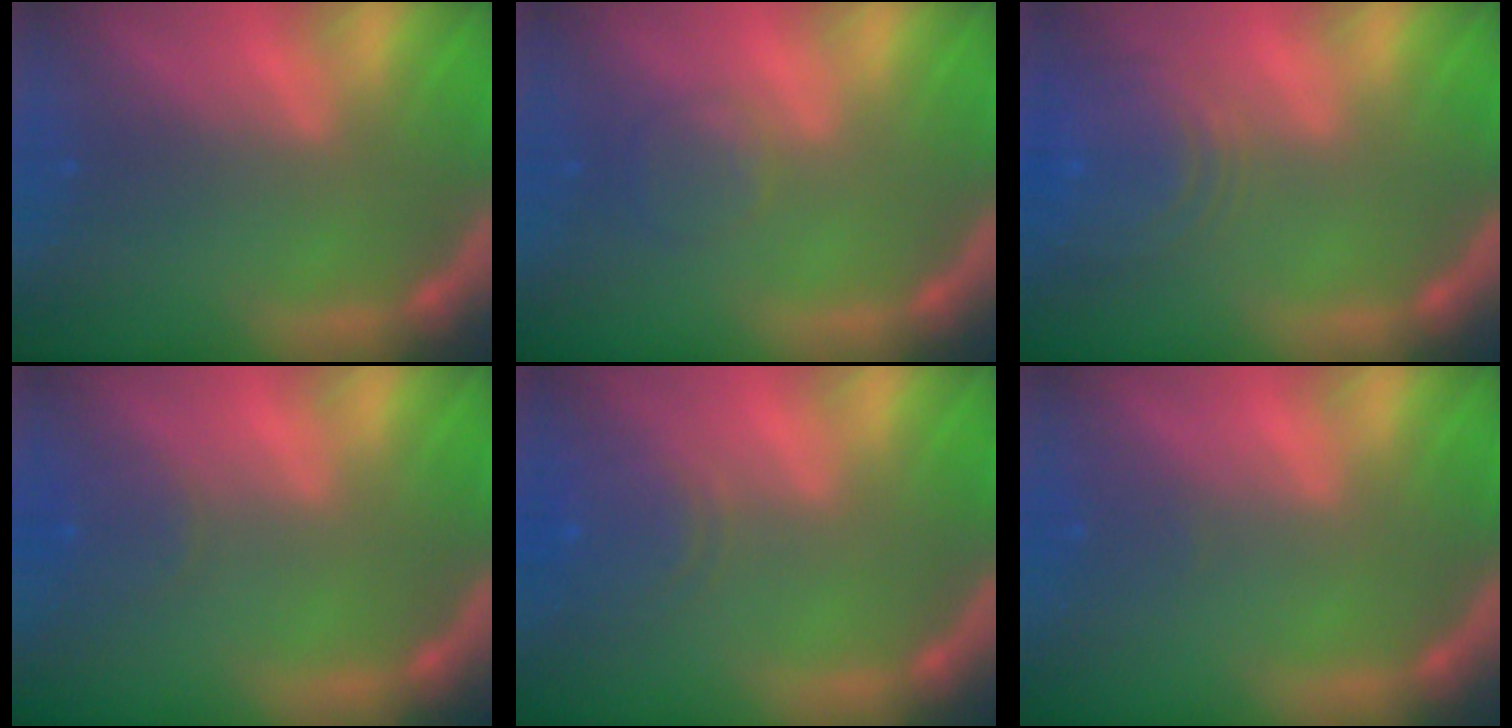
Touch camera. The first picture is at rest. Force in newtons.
{"total": 2.4}
{"total": 8.5}
{"total": 2.4}
{"total": 5.1}
{"total": 1.0}